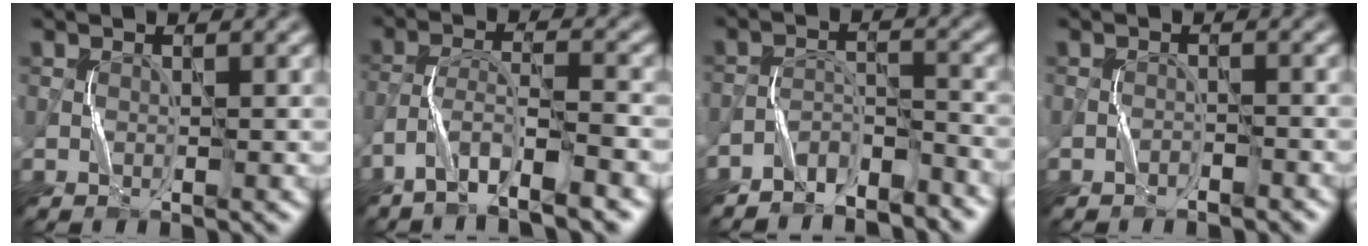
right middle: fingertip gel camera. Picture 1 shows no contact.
{"total": 5.8, "force": [-4.3, 0.7, 3.8], "torque": [-0.068, 0.002, -0.080]}
{"total": 4.5, "force": [-4.1, 1.3, 1.1], "torque": [-0.016, 0.000, -0.079]}
{"total": 0.8, "force": [-0.8, 0.3, 0.0], "torque": [-0.001, 0.004, -0.012]}